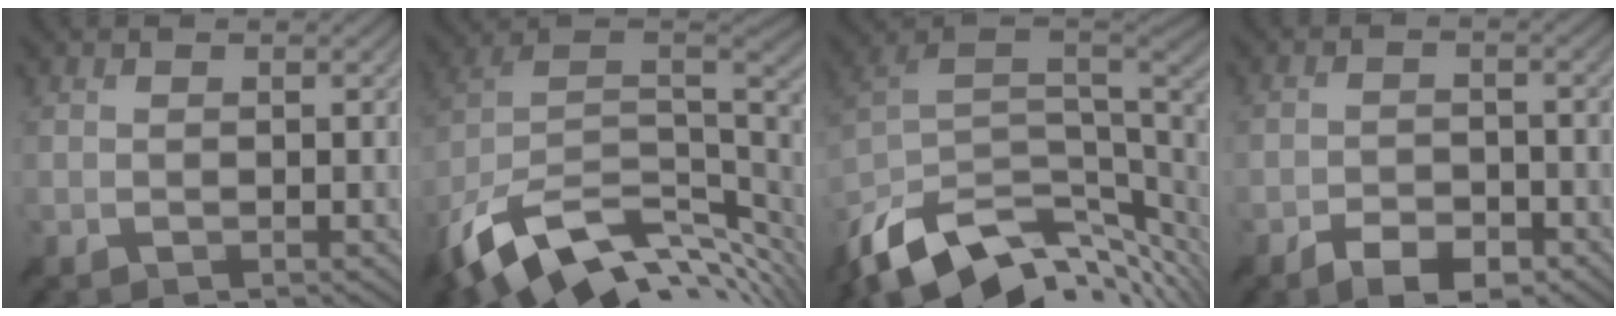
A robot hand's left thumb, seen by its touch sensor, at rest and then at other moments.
{"total": 15.8, "force": [-6.8, 8.3, 11.6], "torque": [-0.250, -0.013, -0.119]}
{"total": 14.4, "force": [-7.6, 7.3, 9.8], "torque": [-0.217, -0.022, -0.125]}
{"total": 4.8, "force": [-3.4, 2.0, 2.7], "torque": [-0.040, -0.002, -0.059]}